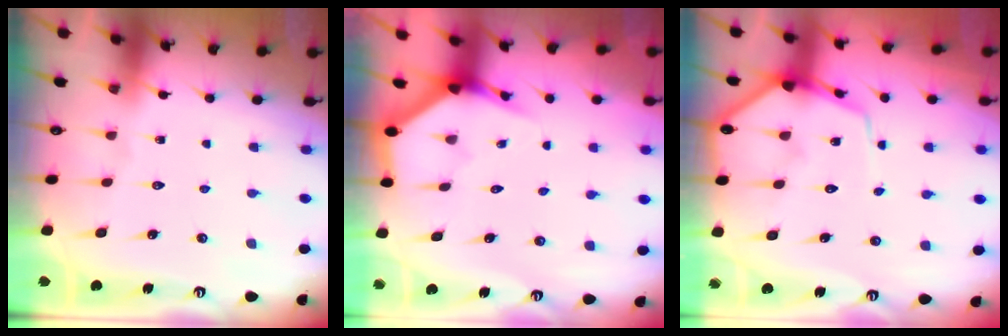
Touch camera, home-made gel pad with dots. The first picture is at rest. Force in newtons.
{"total": 4.0, "press": 4.0, "slide": 0.2}
{"total": 8.7, "press": 8.7, "slide": 0.9}